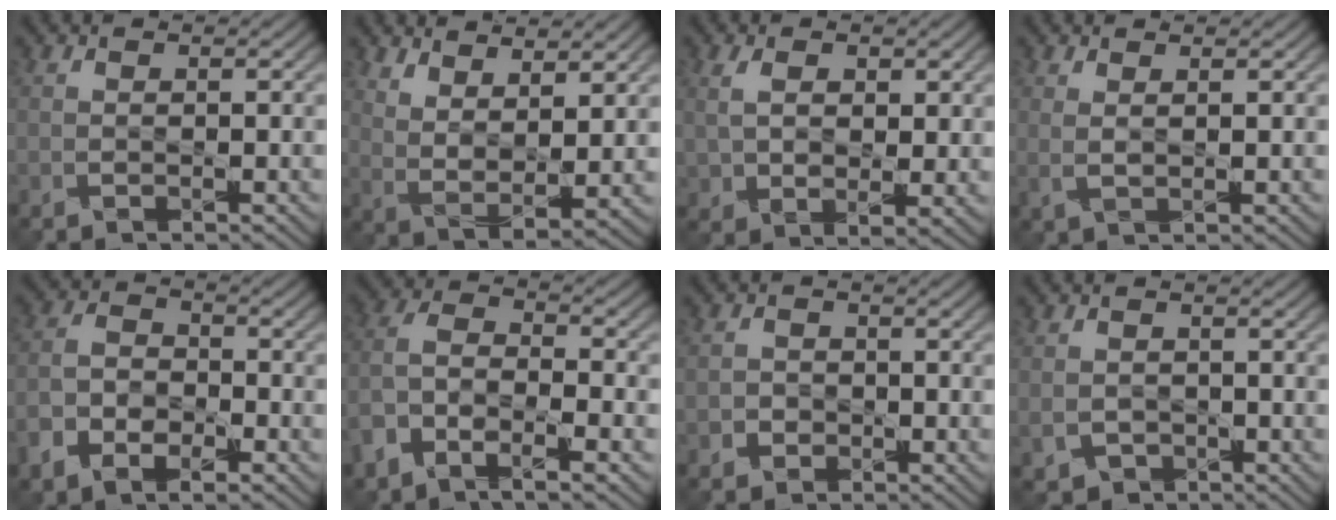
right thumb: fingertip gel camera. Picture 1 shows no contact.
{"total": 6.9, "force": [5.1, 2.0, 4.3], "torque": [-0.087, -0.019, 0.102]}
{"total": 5.5, "force": [1.6, 3.4, 4.0], "torque": [-0.086, -0.010, 0.036]}
{"total": 1.6, "force": [1.0, 0.3, 1.2], "torque": [-0.030, -0.002, 0.021]}
{"total": 6.9, "force": [-4.0, 4.0, 4.0], "torque": [-0.091, -0.011, -0.081]}
{"total": 7.7, "force": [-4.7, 3.3, 5.2], "torque": [-0.113, -0.009, -0.101]}
{"total": 1.9, "force": [-0.9, 1.6, 0.5], "torque": [-0.002, -0.001, -0.020]}
{"total": 2.3, "force": [-0.9, 1.9, 0.8], "torque": [-0.021, -0.009, -0.016]}